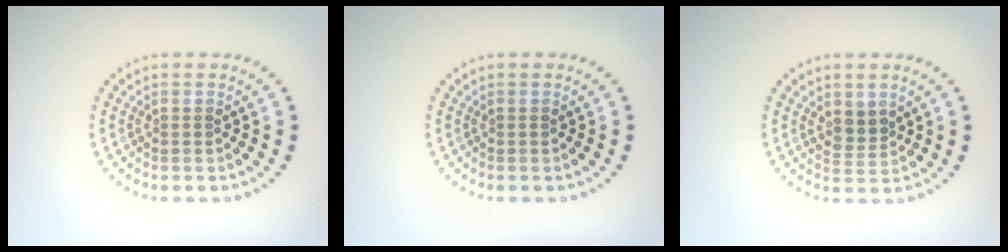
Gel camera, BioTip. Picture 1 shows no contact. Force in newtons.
{"total": 0.0}
{"total": 2.0, "press": 1.6, "slide": 1.2}